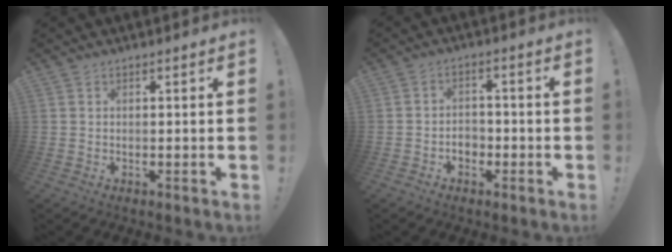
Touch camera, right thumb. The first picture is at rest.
{"total": 4.1, "force": [-1.6, 3.1, 2.0], "torque": [-0.027, 0.005, -0.028]}